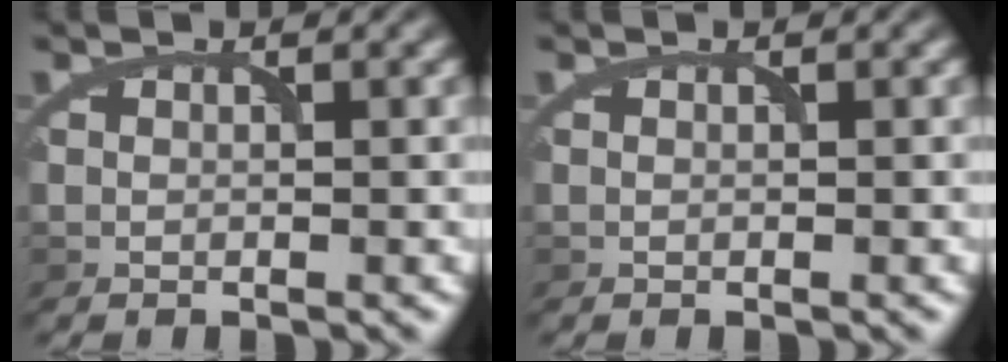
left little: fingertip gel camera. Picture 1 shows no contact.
{"total": 0.0}